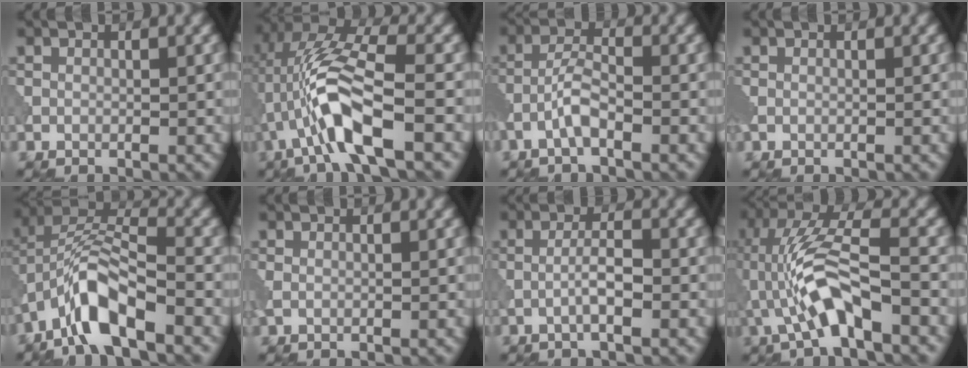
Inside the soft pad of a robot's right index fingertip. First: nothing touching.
{"total": 8.5, "force": [-2.4, 2.5, 7.8], "torque": [-0.169, 0.015, -0.051]}
{"total": 2.7, "force": [-1.5, 0.6, 2.2], "torque": [-0.046, 0.010, -0.037]}
{"total": 0.6, "force": [-0.3, 0.2, 0.5], "torque": [-0.014, -0.006, -0.009]}
{"total": 7.6, "force": [-4.3, 2.4, 5.8], "torque": [-0.109, 0.015, -0.087]}
{"total": 1.1, "force": [-0.1, 0.7, 0.8], "torque": [-0.024, -0.003, -0.006]}
{"total": 2.3, "force": [-0.6, 0.3, 2.2], "torque": [-0.041, 0.009, -0.016]}
{"total": 6.7, "force": [-2.1, 1.7, 6.1], "torque": [-0.129, 0.018, -0.042]}